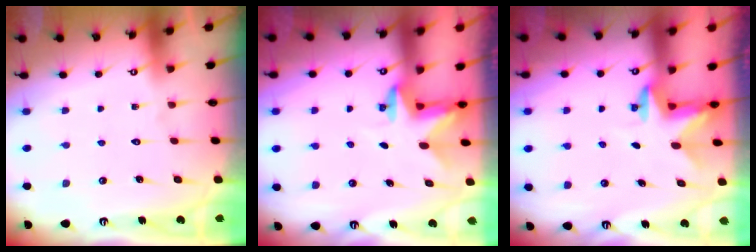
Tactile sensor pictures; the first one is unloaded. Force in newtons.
{"total": 2.4, "press": 2.4, "slide": 0.4}
{"total": 2.3, "press": 2.3, "slide": 0.4}